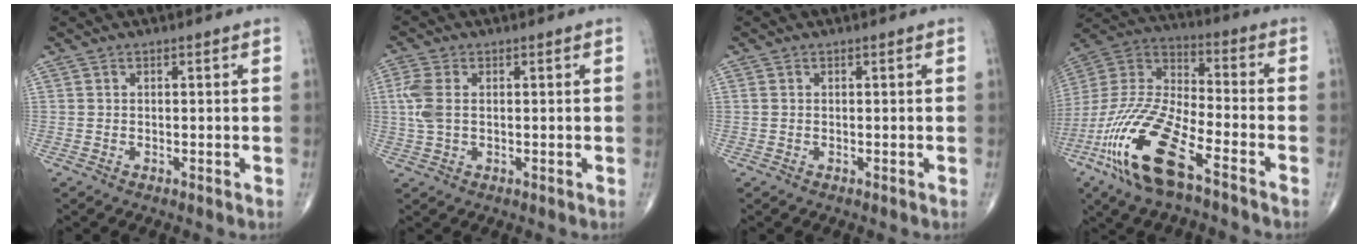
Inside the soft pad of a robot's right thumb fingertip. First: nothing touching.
{"total": 5.1, "force": [0.6, 3.0, 4.1], "torque": [-0.118, 0.007, 0.011]}
{"total": 0.5, "force": [0.1, 0.4, 0.4], "torque": [-0.011, 0.006, 0.006]}
{"total": 20.5, "force": [-11.0, 6.5, 16.0], "torque": [-0.359, 0.030, -0.215]}